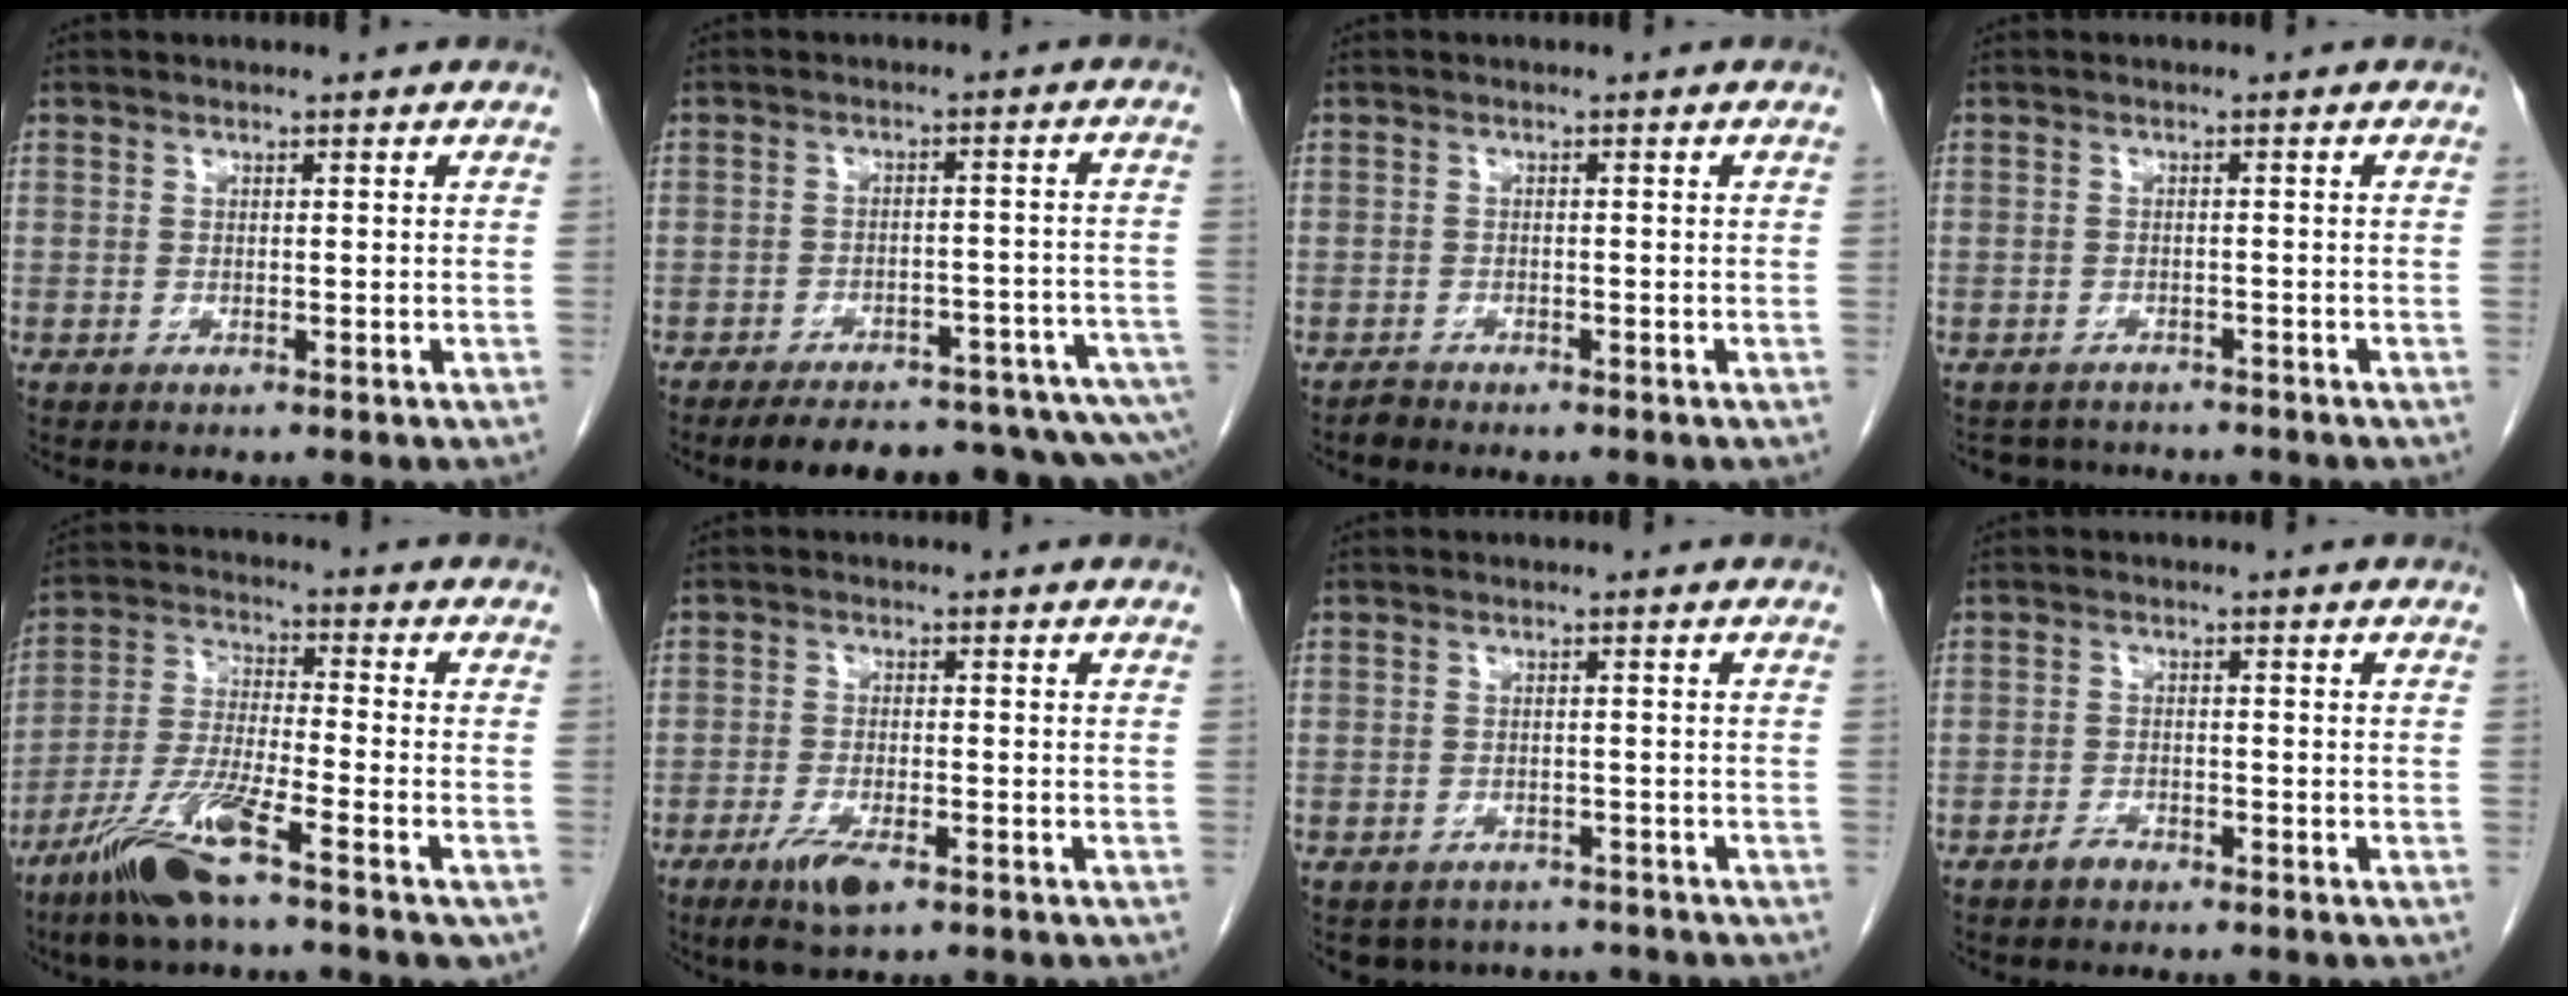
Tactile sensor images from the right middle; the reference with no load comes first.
{"total": 19.7, "force": [-17.1, 3.7, 9.1], "torque": [-0.083, 0.013, -0.207]}
{"total": 0.9, "force": [-0.9, 0.3, -0.1], "torque": [-0.001, 0.000, -0.019]}
{"total": 4.1, "force": [-3.8, 1.4, 0.1], "torque": [-0.003, 0.000, -0.053]}
{"total": 12.0, "force": [-7.6, 1.0, 9.3], "torque": [-0.189, -0.024, -0.145]}
{"total": 5.1, "force": [-3.1, 1.2, 3.9], "torque": [-0.081, -0.009, -0.052]}
{"total": 5.8, "force": [-5.1, 2.7, 0.4], "torque": [0.003, 0.009, -0.060]}
{"total": 1.6, "force": [-1.3, 0.7, 0.6], "torque": [-0.013, 0.002, -0.020]}